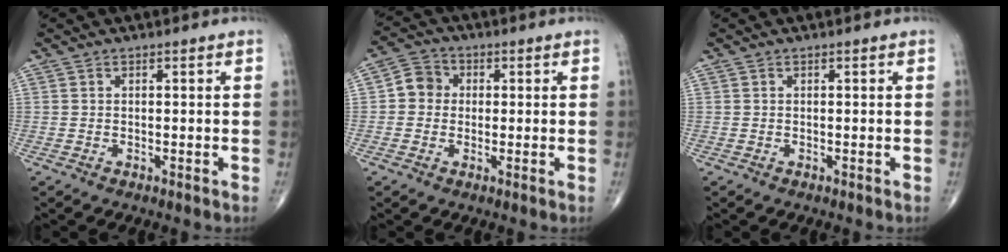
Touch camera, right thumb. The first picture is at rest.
{"total": 5.0, "force": [0.1, 4.6, 2.0], "torque": [-0.015, 0.011, -0.009]}
{"total": 0.0}